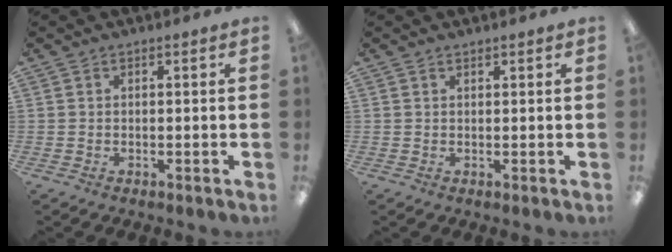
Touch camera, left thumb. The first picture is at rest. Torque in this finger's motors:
{"motor_torque": [-0.10, -0.07, -0.21, 0.10, 0.00]}